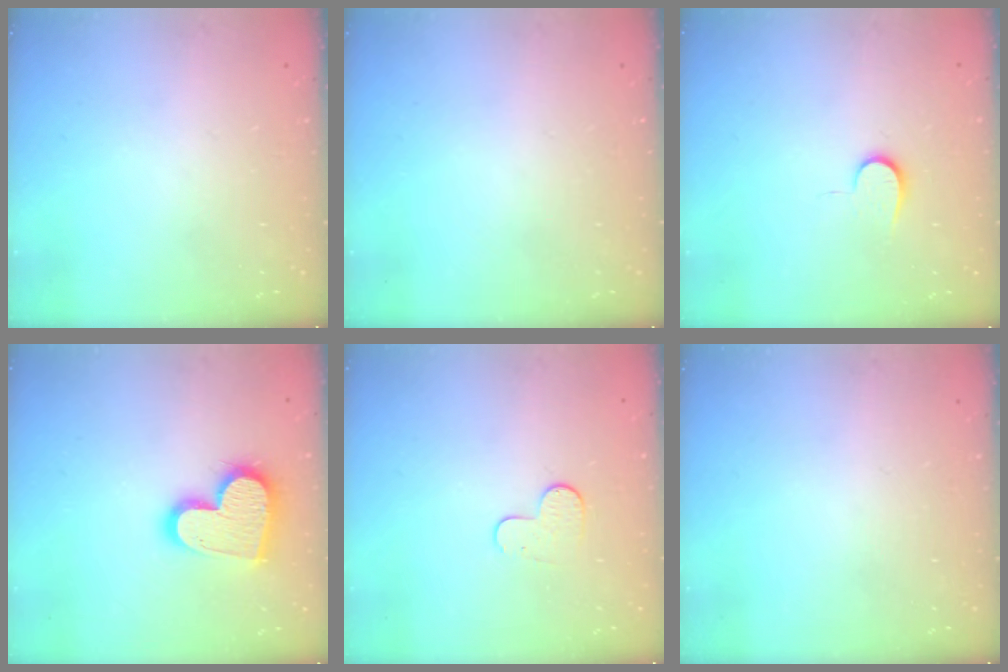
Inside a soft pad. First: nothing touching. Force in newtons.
{"total": 0.0}
{"total": 6.6, "press": 6.6, "slide": 0.7}
{"total": 16.2, "press": 16.2, "slide": 1.1}
{"total": 5.3, "press": 5.3, "slide": 0.4}
{"total": 0.0}